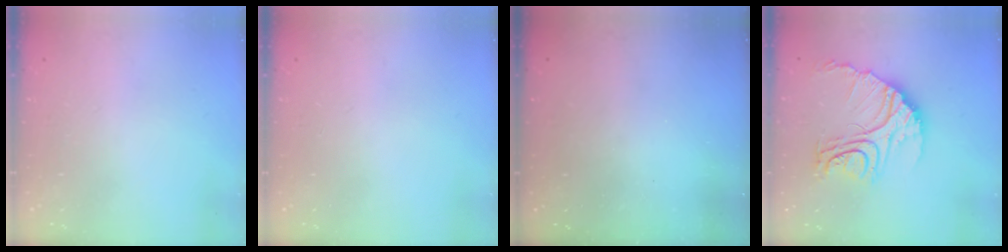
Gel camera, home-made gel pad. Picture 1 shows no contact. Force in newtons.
{"total": 0.0}
{"total": 3.0, "press": 3.0, "slide": 0.1}
{"total": 18.5, "press": 18.4, "slide": 2.1}